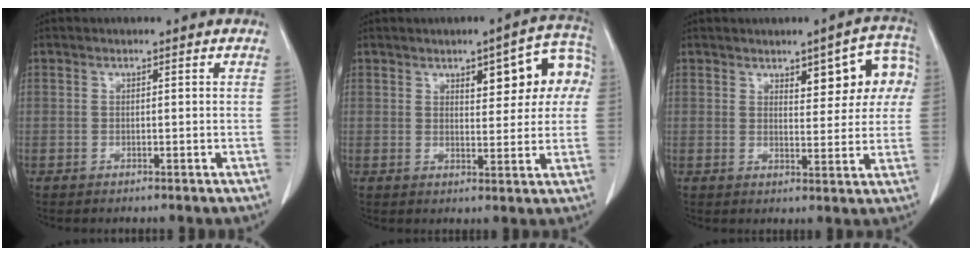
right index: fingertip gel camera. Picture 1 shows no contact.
{"total": 11.6, "force": [3.4, 4.3, 10.3], "torque": [-0.127, 0.031, 0.046]}
{"total": 9.6, "force": [3.3, 3.7, 8.2], "torque": [-0.097, 0.025, 0.046]}